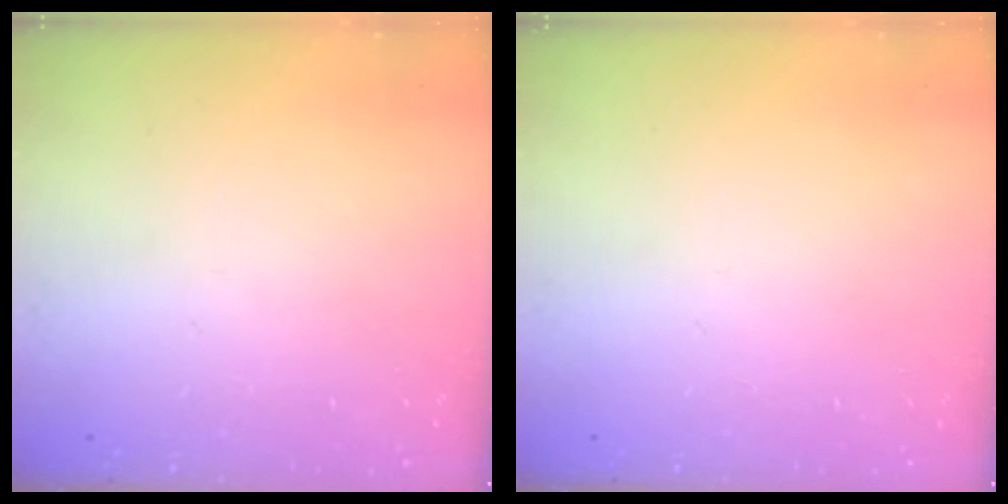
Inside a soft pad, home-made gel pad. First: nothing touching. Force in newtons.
{"total": 0.0}